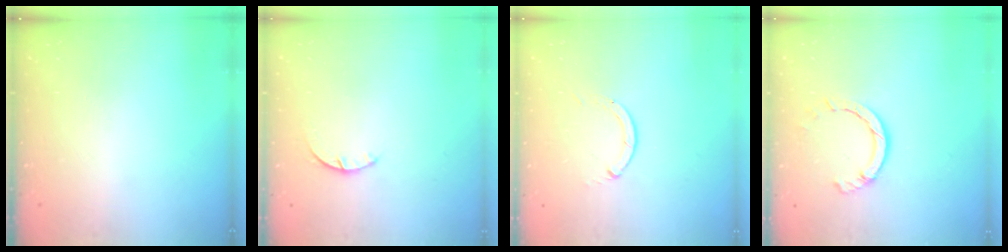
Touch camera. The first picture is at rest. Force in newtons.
{"total": 1.2, "press": 1.2, "slide": 0.3}
{"total": 0.0}
{"total": 6.2, "press": 6.2, "slide": 0.9}